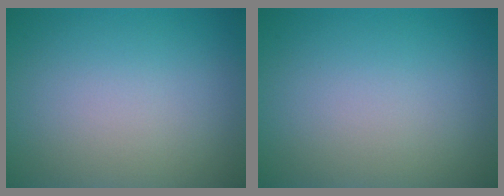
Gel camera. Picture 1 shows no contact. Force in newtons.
{"total": 0.0}